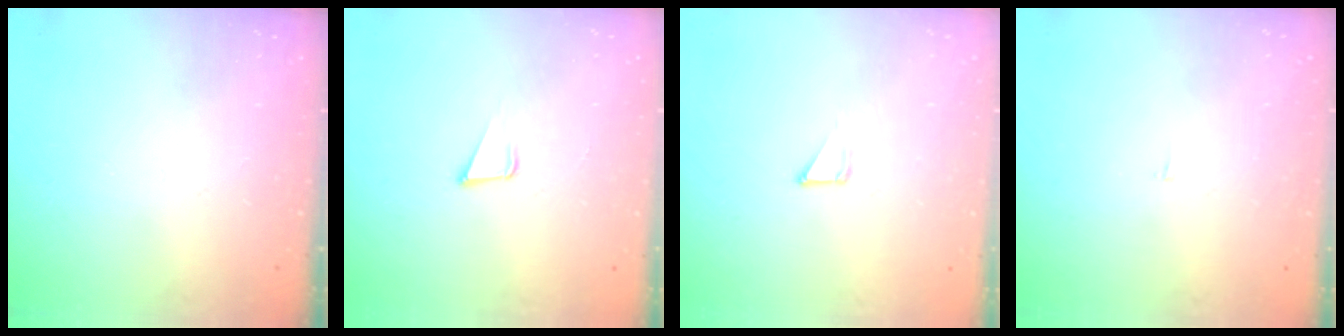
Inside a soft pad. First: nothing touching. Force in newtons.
{"total": 4.8, "press": 3.9, "slide": 2.7}
{"total": 1.6, "press": 1.6, "slide": 0.1}
{"total": 2.3, "press": 2.3, "slide": 0.2}